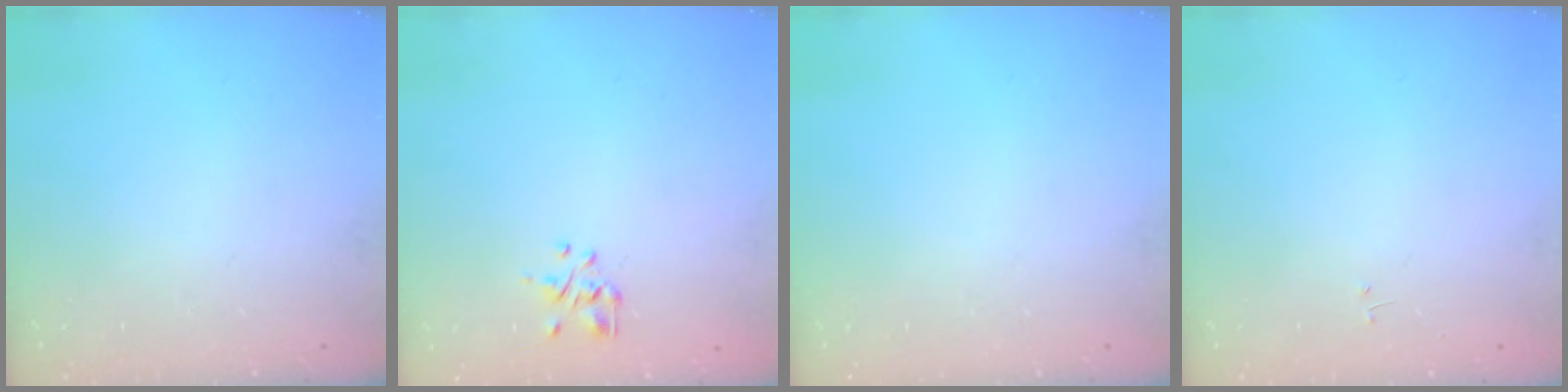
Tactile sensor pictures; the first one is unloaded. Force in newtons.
{"total": 1.3, "press": 1.2, "slide": 0.5}
{"total": 0.0}
{"total": 0.0}